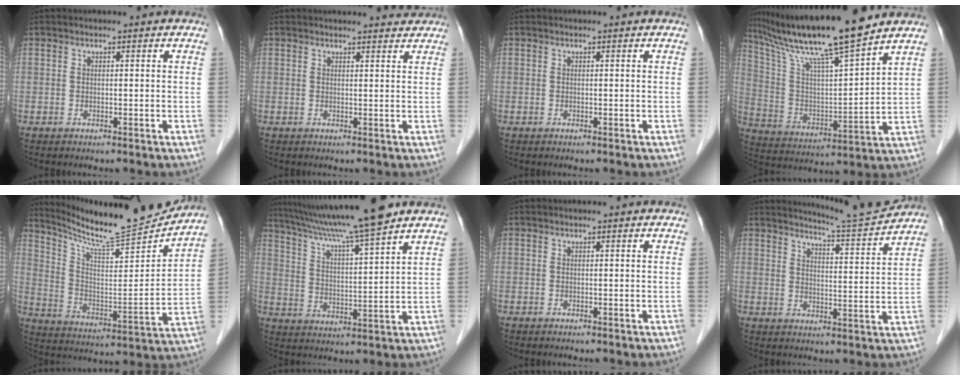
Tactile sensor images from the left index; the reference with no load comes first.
{"total": 3.0, "force": [3.0, 0.3, 0.3], "torque": [-0.010, 0.001, 0.031]}
{"total": 0.0}
{"total": 18.2, "force": [15.0, -0.4, 10.4], "torque": [-0.189, 0.011, 0.265]}
{"total": 17.3, "force": [16.6, -0.4, 5.0], "torque": [-0.103, -0.046, 0.266]}
{"total": 14.9, "force": [12.5, -1.2, 8.0], "torque": [-0.143, 0.011, 0.205]}
{"total": 0.0}
{"total": 8.4, "force": [8.1, -1.6, 1.2], "torque": [-0.038, -0.025, 0.123]}